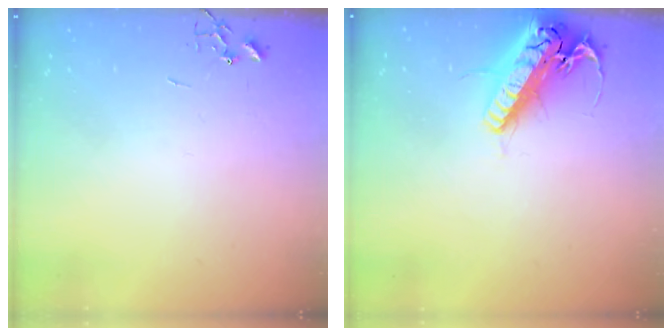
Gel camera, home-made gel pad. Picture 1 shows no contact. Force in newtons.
{"total": 21.0, "press": 20.7, "slide": 3.7}